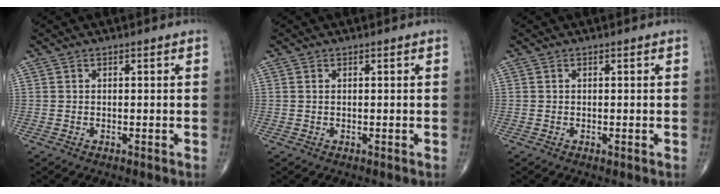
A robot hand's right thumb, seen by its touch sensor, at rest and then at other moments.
{"total": 0.0}
{"total": 0.6, "force": [-0.3, 0.3, 0.4], "torque": [-0.004, -0.001, -0.004]}